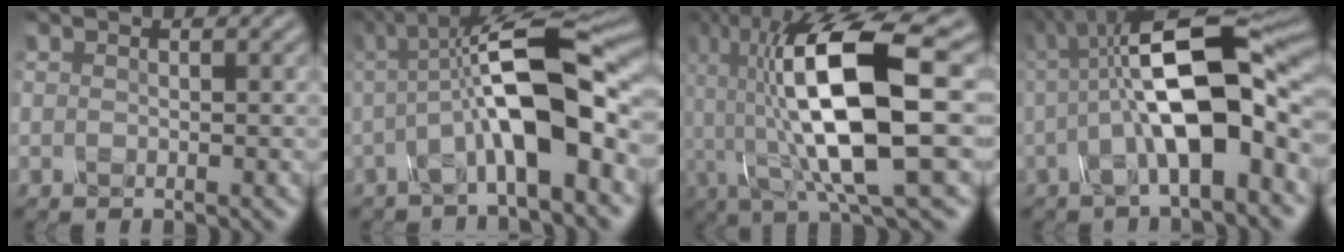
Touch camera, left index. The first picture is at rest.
{"total": 9.9, "force": [-0.9, 2.5, 9.5], "torque": [-0.148, 0.017, -0.023]}
{"total": 13.2, "force": [0.3, 4.0, 12.6], "torque": [-0.234, 0.000, 0.006]}
{"total": 11.8, "force": [-0.5, 3.9, 11.1], "torque": [-0.180, 0.017, -0.016]}